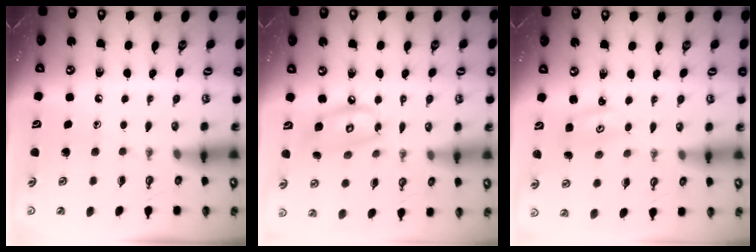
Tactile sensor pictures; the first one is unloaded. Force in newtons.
{"total": 10.5, "press": 10.5, "slide": 1.1}
{"total": 2.9, "press": 2.9, "slide": 0.3}